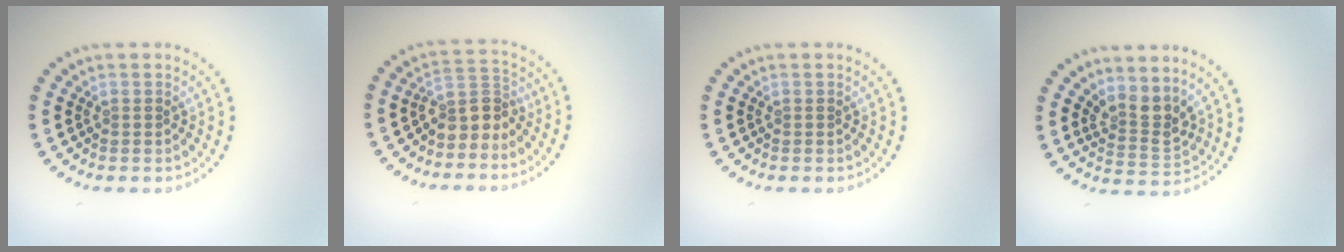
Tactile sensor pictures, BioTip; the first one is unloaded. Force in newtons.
{"total": 3.0, "press": 2.3, "slide": 1.8}
{"total": 0.0}
{"total": 2.7, "press": 1.9, "slide": 1.9}